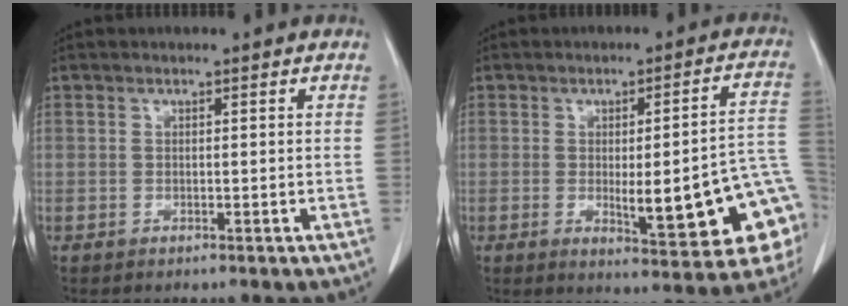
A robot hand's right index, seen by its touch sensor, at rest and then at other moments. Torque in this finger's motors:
{"motor_torque": [1.70, -0.44, 0.58, 0.06]}